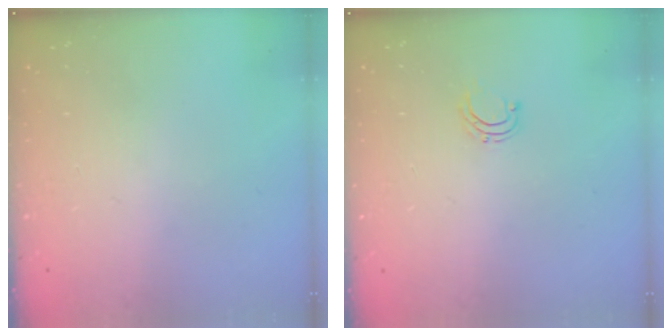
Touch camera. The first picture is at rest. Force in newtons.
{"total": 4.3, "press": 4.3, "slide": 0.3}